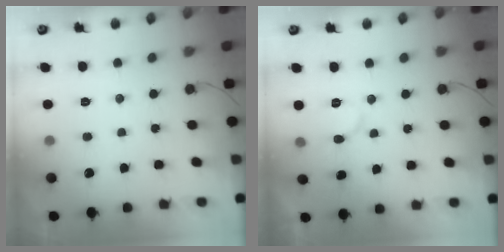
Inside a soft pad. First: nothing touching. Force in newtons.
{"total": 6.3, "press": 6.3, "slide": 0.5}